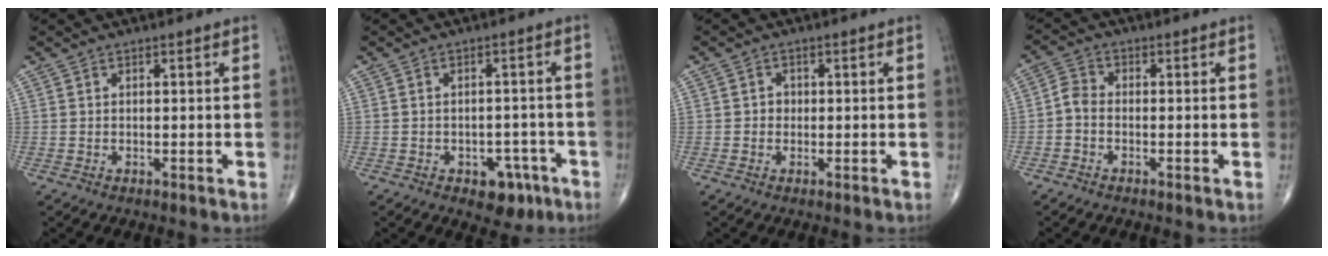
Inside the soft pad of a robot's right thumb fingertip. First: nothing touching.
{"total": 6.0, "force": [-3.1, 3.9, 3.4], "torque": [-0.017, 0.021, -0.034]}
{"total": 1.5, "force": [-0.1, 1.4, 0.6], "torque": [0.000, 0.005, -0.004]}
{"total": 3.0, "force": [-1.2, 2.1, 1.7], "torque": [-0.030, 0.014, -0.035]}